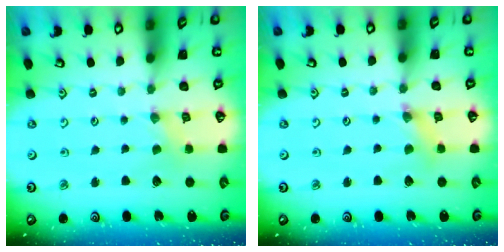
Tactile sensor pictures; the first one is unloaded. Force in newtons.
{"total": 2.5, "press": 2.4, "slide": 0.3}